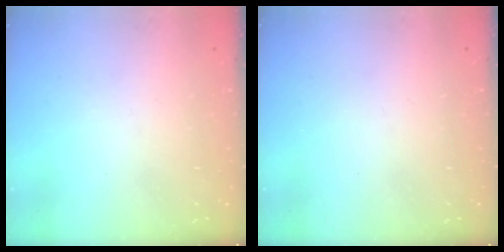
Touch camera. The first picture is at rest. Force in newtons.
{"total": 0.0}